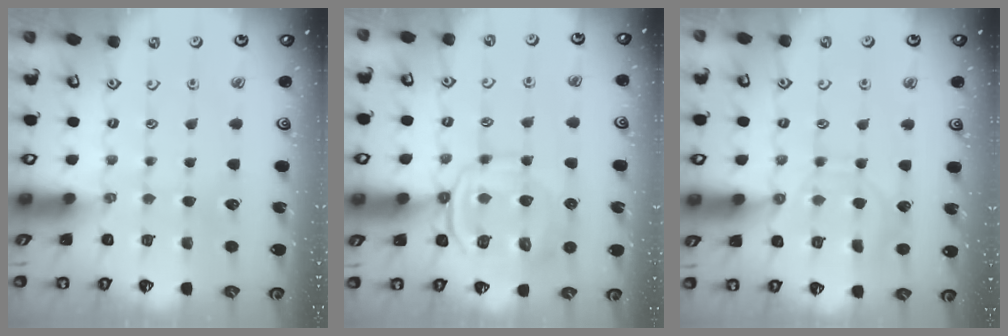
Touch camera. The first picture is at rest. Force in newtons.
{"total": 10.4, "press": 10.4, "slide": 1.2}
{"total": 8.4, "press": 8.4, "slide": 0.6}